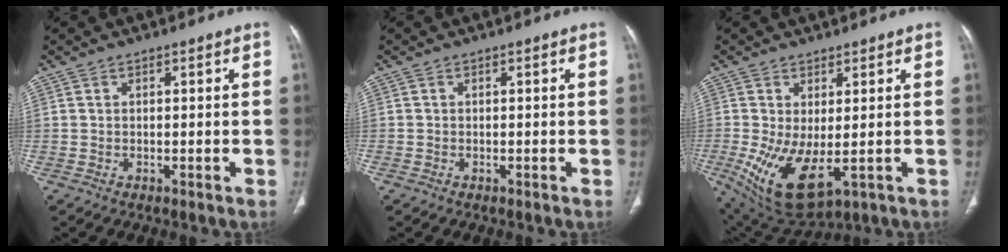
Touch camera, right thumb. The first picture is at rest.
{"total": 0.0}
{"total": 12.1, "force": [-2.3, 5.4, 10.6], "torque": [-0.207, -0.022, -0.015]}